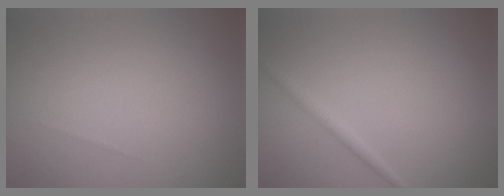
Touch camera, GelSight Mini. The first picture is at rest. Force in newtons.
{"total": 1.3, "press": 1.3, "slide": 0.0}